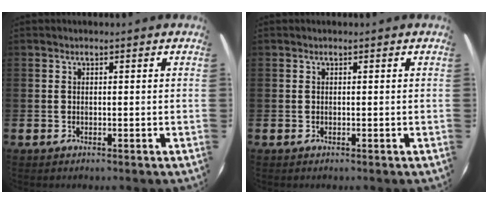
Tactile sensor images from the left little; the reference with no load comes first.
{"total": 0.0}